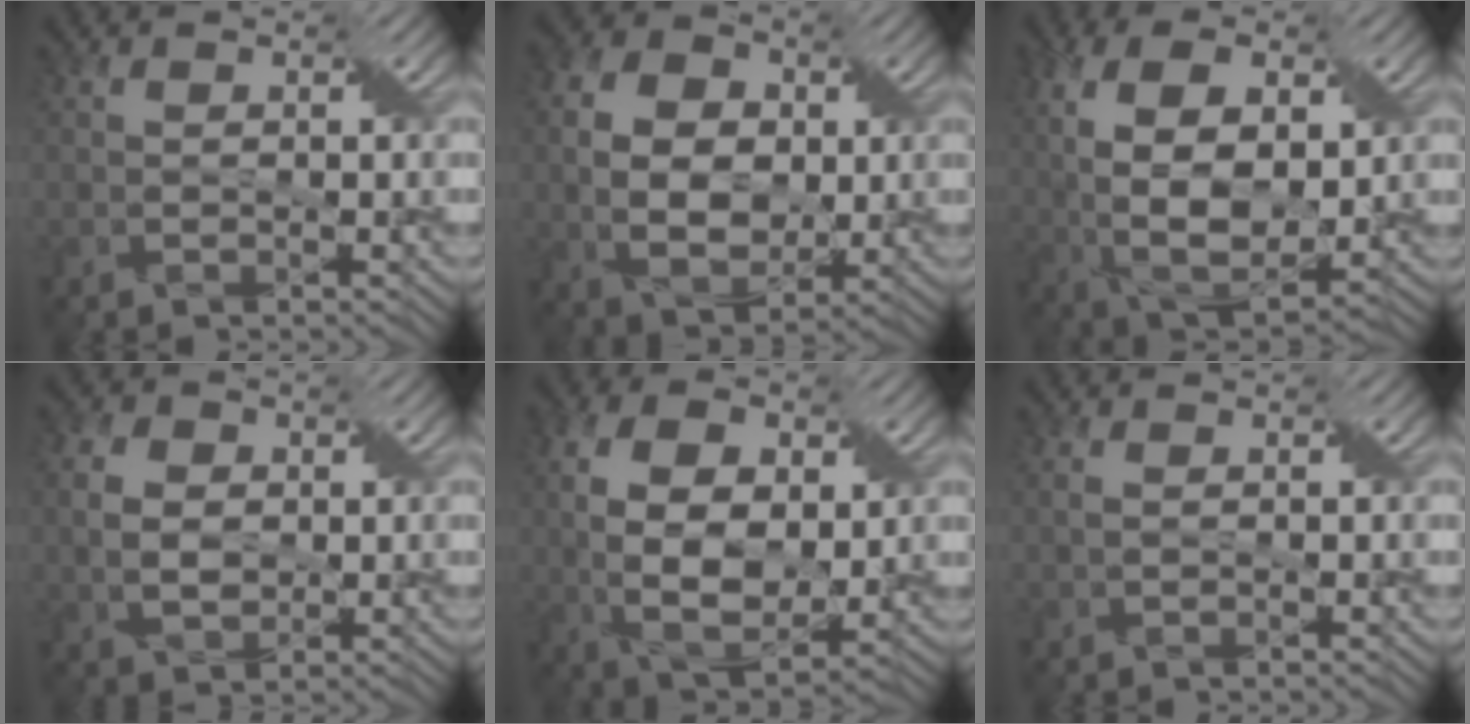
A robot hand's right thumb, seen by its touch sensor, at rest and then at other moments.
{"total": 9.0, "force": [0.4, 6.6, 6.2], "torque": [-0.140, 0.001, 0.003]}
{"total": 13.0, "force": [2.0, 7.3, 10.6], "torque": [-0.221, 0.003, 0.034]}
{"total": 5.6, "force": [0.5, 4.3, 3.5], "torque": [-0.086, 0.004, 0.002]}
{"total": 11.4, "force": [1.5, 7.0, 8.9], "torque": [-0.196, 0.005, 0.022]}
{"total": 1.1, "force": [0.2, 0.7, 0.9], "torque": [-0.022, 0.003, 0.005]}